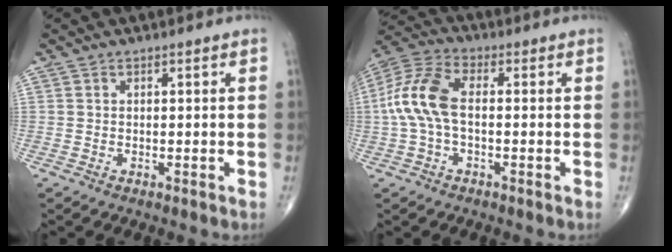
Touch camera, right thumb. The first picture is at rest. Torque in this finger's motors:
{"motor_torque": [0.91, 1.86, 0.55, -0.24, 0.13]}